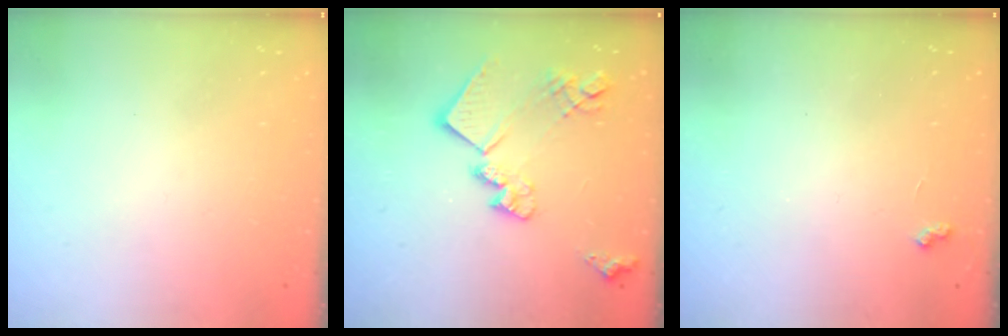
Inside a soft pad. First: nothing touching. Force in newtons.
{"total": 19.1, "press": 19.0, "slide": 1.2}
{"total": 2.9, "press": 2.8, "slide": 0.6}